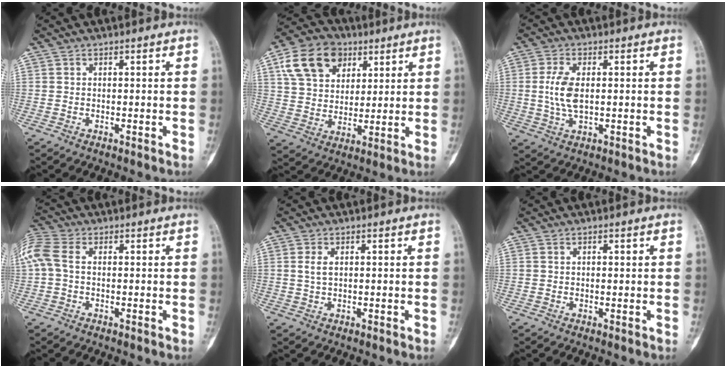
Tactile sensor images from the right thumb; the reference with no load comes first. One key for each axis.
{"total": 14.3, "fx": 6.4, "fy": 10.3, "fz": 7.7, "tx": -0.116, "ty": -0.009, "tz": 0.113}
{"total": 6.6, "fx": 0.4, "fy": 3.4, "fz": 5.6, "tx": -0.124, "ty": -0.002, "tz": 0.009}
{"total": 7.0, "fx": 0.5, "fy": 4.4, "fz": 5.5, "tx": -0.149, "ty": 0.022, "tz": 0.008}
{"total": 2.0, "fx": 0.5, "fy": 1.1, "fz": 1.7, "tx": -0.032, "ty": 0.002, "tz": 0.011}
{"total": 0.0}